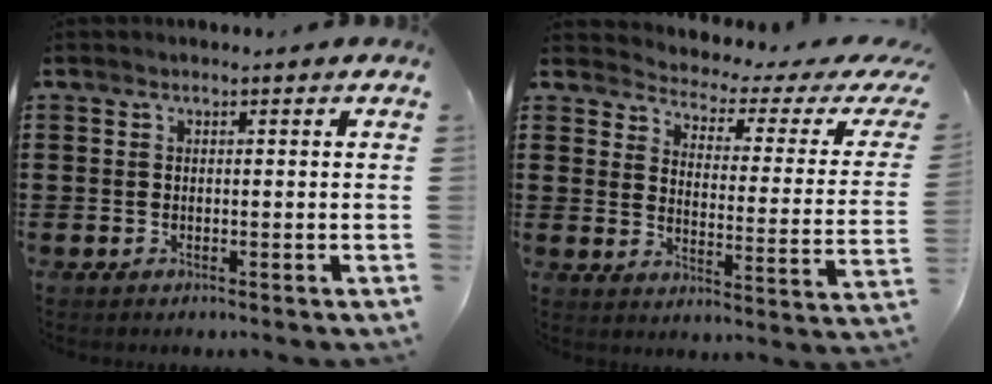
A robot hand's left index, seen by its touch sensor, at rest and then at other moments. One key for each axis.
{"total": 2.5, "fx": 2.0, "fy": 0.6, "fz": 1.2, "tx": -0.043, "ty": -0.027, "tz": 0.023}